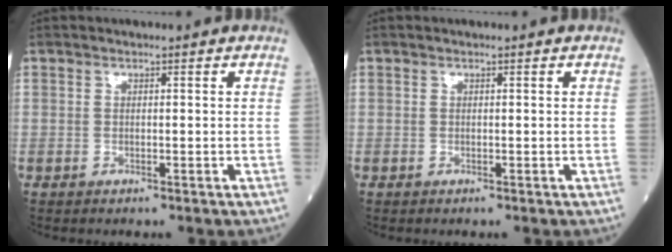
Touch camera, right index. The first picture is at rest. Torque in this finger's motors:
{"motor_torque": [0.02, 0.00, 0.00, 0.00]}